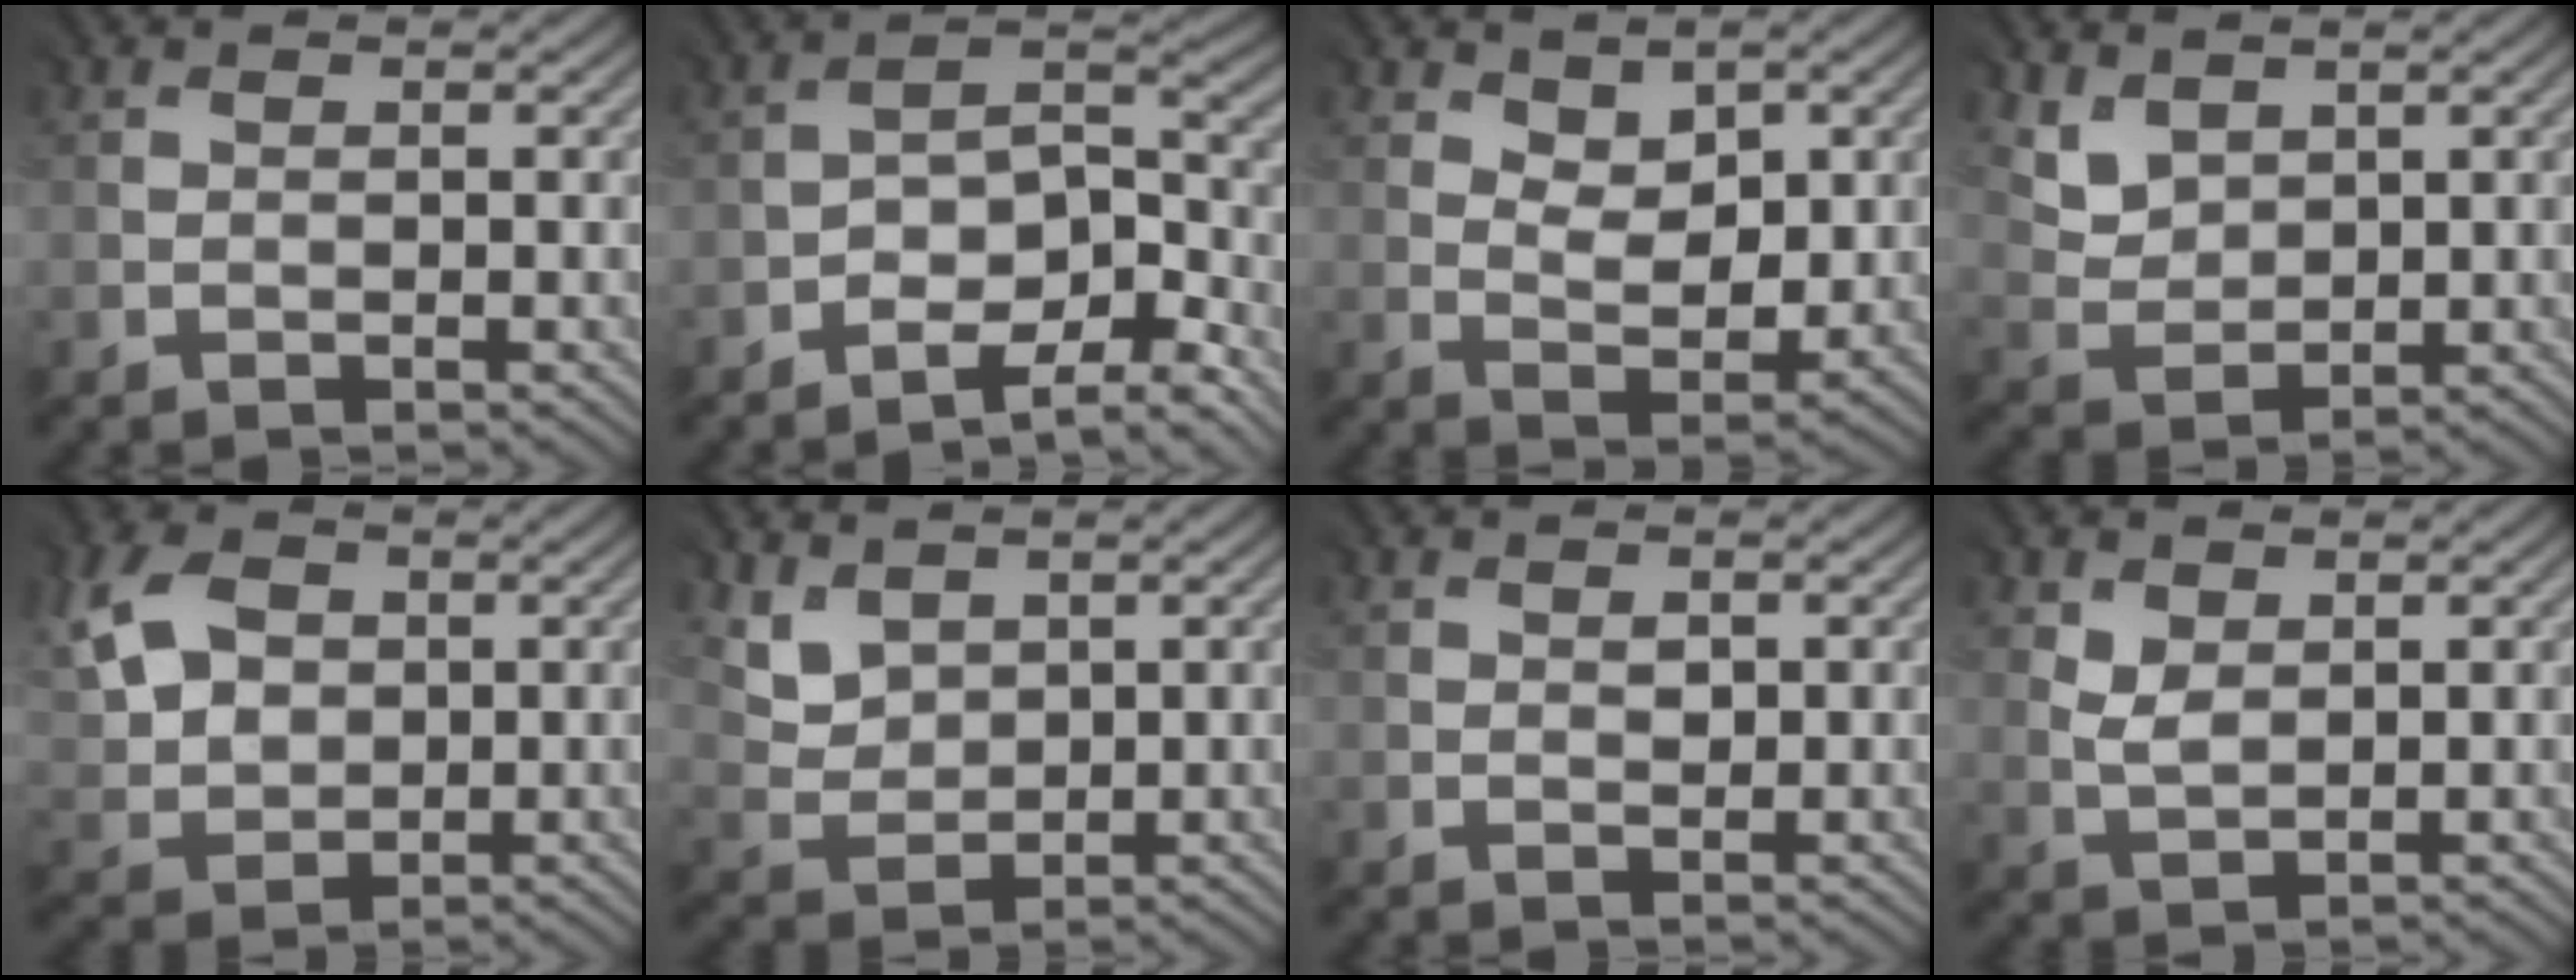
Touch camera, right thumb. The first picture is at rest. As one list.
[{"total": 9.8, "force": [-7.0, 4.0, 5.5], "torque": [-0.090, -0.006, -0.115]}, {"total": 4.5, "force": [2.5, 2.8, 2.5], "torque": [-0.044, -0.010, 0.042]}, {"total": 4.0, "force": [2.8, 2.6, 1.2], "torque": [-0.044, -0.014, 0.066]}, {"total": 8.4, "force": [2.9, 6.3, 4.9], "torque": [-0.144, 0.015, 0.051]}, {"total": 4.4, "force": [2.9, 3.0, 1.5], "torque": [-0.053, -0.015, 0.068]}, {"total": 1.2, "force": [0.5, 0.8, 0.7], "torque": [-0.009, -0.003, 0.010]}, {"total": 2.5, "force": [1.5, 1.6, 1.2], "torque": [-0.033, -0.001, 0.032]}]